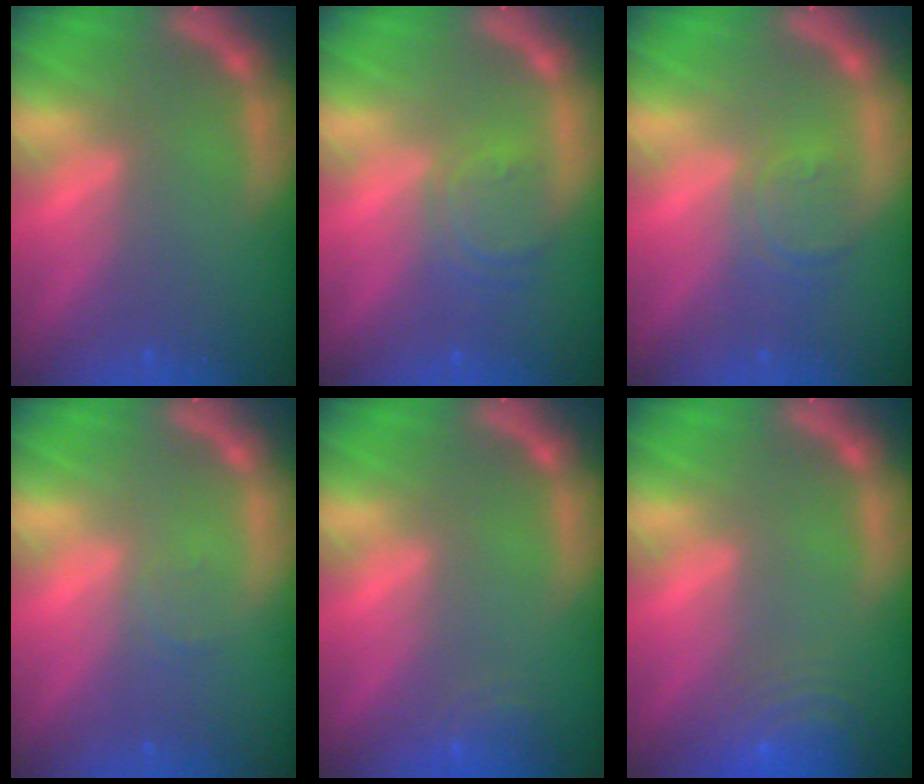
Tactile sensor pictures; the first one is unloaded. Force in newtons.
{"total": 3.5}
{"total": 3.0}
{"total": 1.0}
{"total": 2.5}
{"total": 8.5}